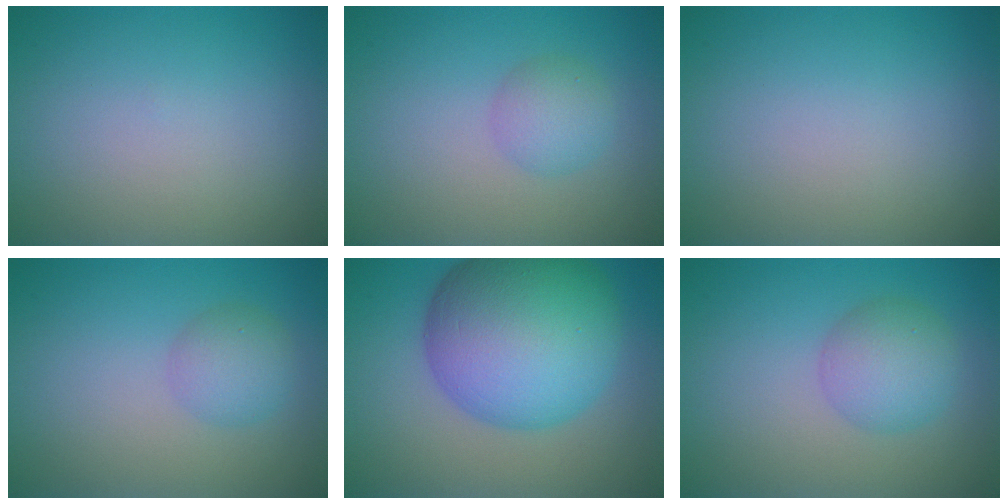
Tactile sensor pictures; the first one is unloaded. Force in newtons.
{"total": 2.4, "press": 2.4, "slide": 0.1}
{"total": 0.0}
{"total": 2.5, "press": 2.5, "slide": 0.1}
{"total": 14.3, "press": 14.3, "slide": 0.4}
{"total": 3.7, "press": 3.7, "slide": 0.1}